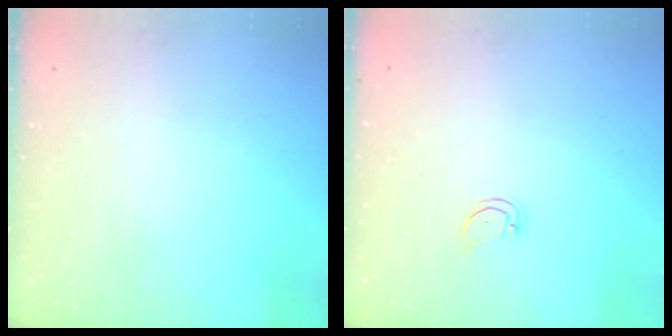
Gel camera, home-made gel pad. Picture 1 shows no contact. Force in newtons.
{"total": 1.5, "press": 1.5, "slide": 0.1}